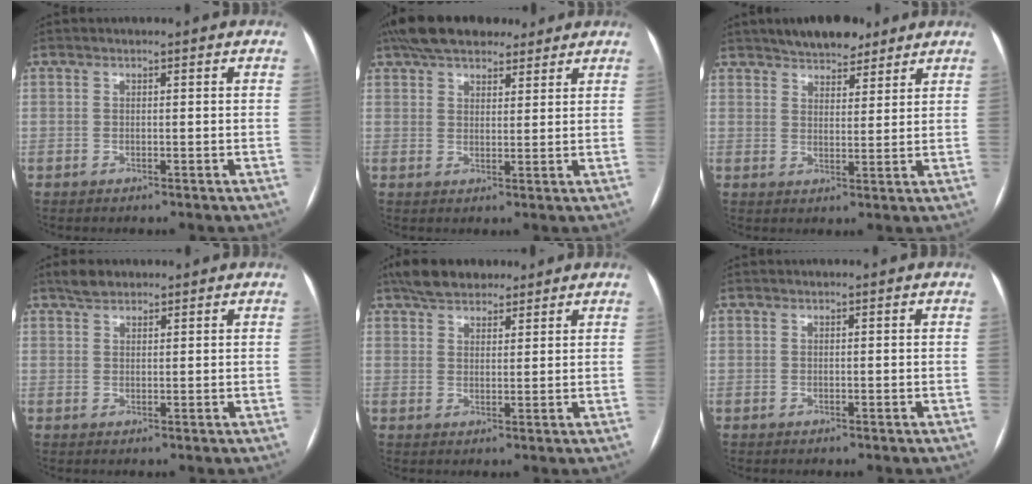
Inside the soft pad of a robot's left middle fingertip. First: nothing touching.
{"total": 12.1, "force": [9.6, 4.9, 5.5], "torque": [-0.084, 0.041, 0.151]}
{"total": 7.8, "force": [6.3, 3.0, 3.5], "torque": [-0.047, 0.012, 0.101]}
{"total": 2.7, "force": [2.1, 1.3, 1.0], "torque": [-0.021, 0.011, 0.035]}
{"total": 7.4, "force": [5.8, 3.4, 3.0], "torque": [-0.049, 0.022, 0.100]}
{"total": 0.0}